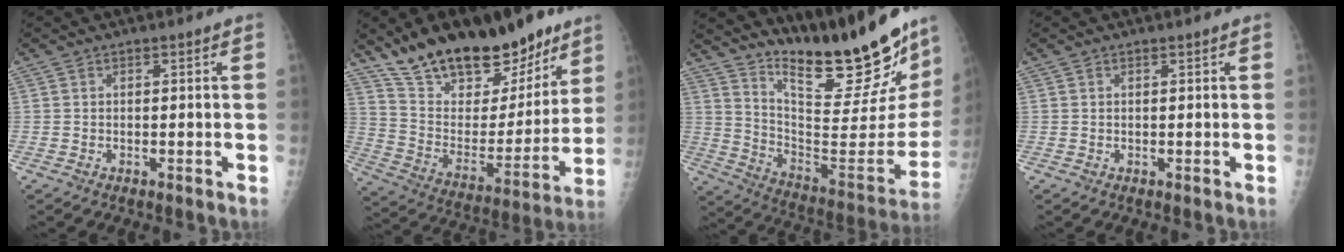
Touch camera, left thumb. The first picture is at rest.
{"total": 26.6, "force": [19.2, 11.6, 14.2], "torque": [-0.194, -0.077, 0.318]}
{"total": 27.2, "force": [21.8, 5.2, 15.4], "torque": [-0.204, -0.156, 0.331]}
{"total": 0.0}